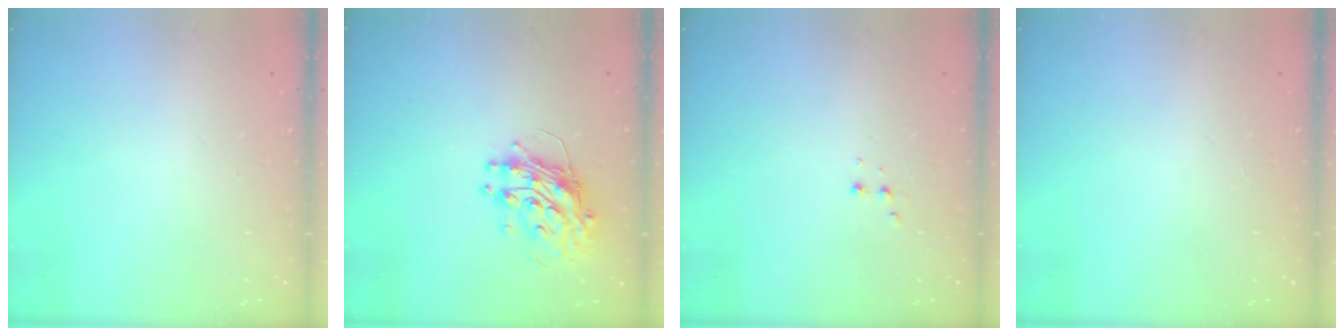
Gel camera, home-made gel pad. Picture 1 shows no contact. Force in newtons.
{"total": 11.4, "press": 11.3, "slide": 1.1}
{"total": 2.5, "press": 2.4, "slide": 0.8}
{"total": 0.0}